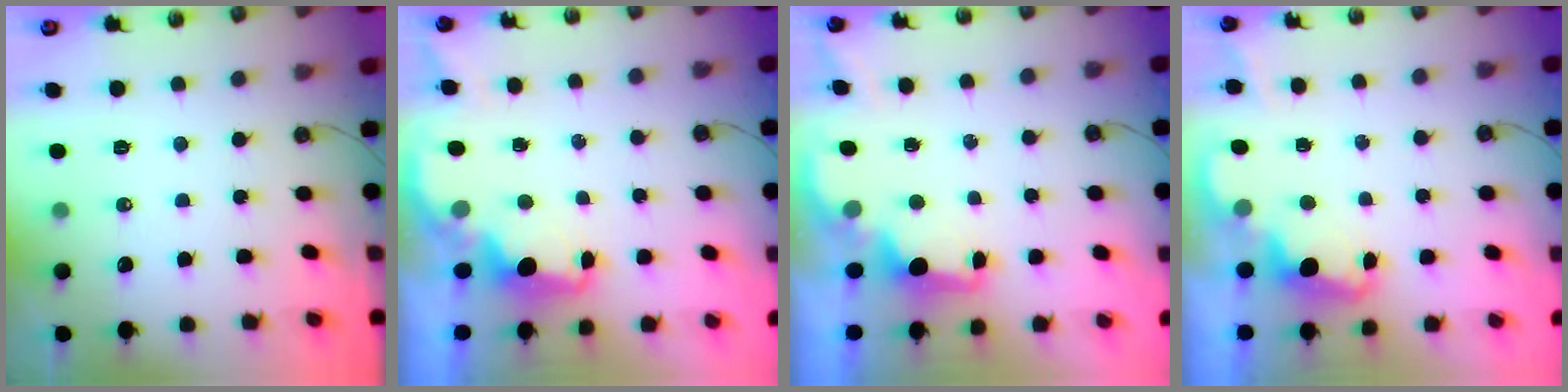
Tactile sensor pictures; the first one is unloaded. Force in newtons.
{"total": 2.0, "press": 1.9, "slide": 0.8}
{"total": 1.8, "press": 1.6, "slide": 0.7}
{"total": 2.5, "press": 2.4, "slide": 0.5}